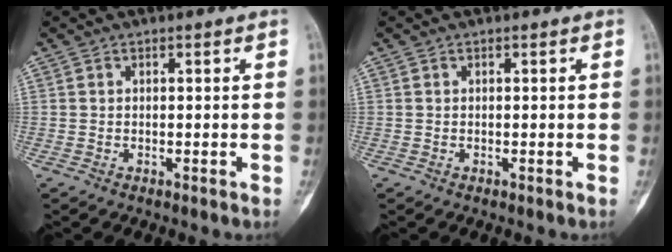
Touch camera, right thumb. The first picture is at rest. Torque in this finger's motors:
{"motor_torque": [0.05, 0.05, -0.03, -0.03, 0.00]}